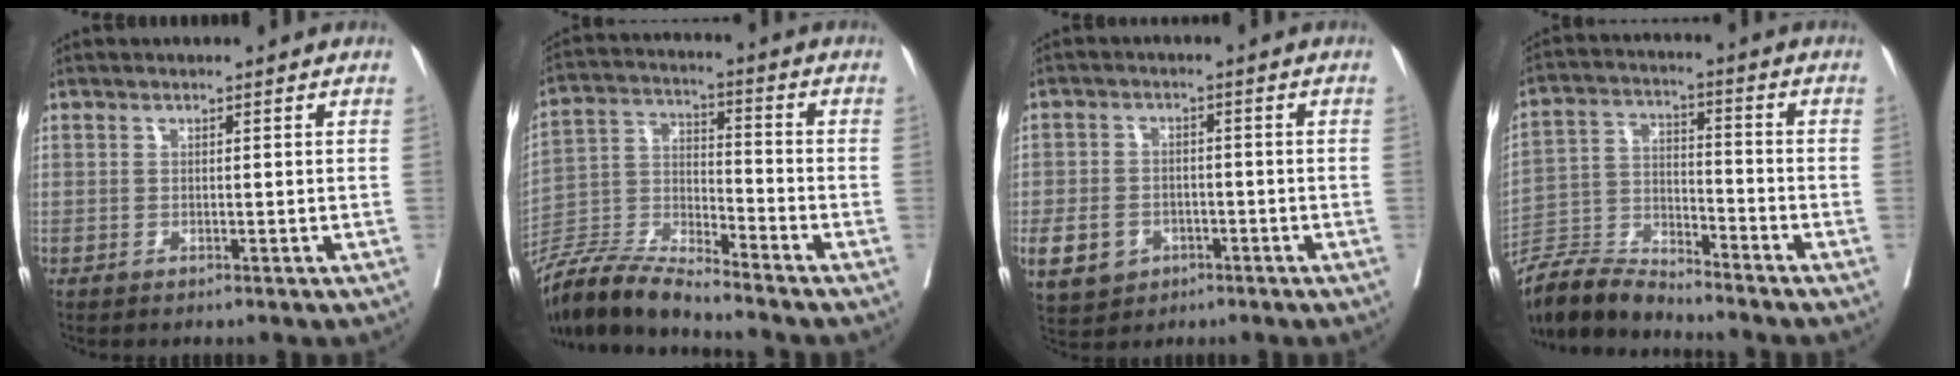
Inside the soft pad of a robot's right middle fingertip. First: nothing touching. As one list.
[{"total": 10.5, "force": [-9.9, 0.0, 3.7], "torque": [-0.070, -0.002, -0.192]}, {"total": 13.5, "force": [-5.3, 10.9, 5.9], "torque": [-0.168, 0.007, -0.076]}, {"total": 8.3, "force": [-8.3, 0.4, 0.9], "torque": [-0.016, 0.002, -0.160]}]